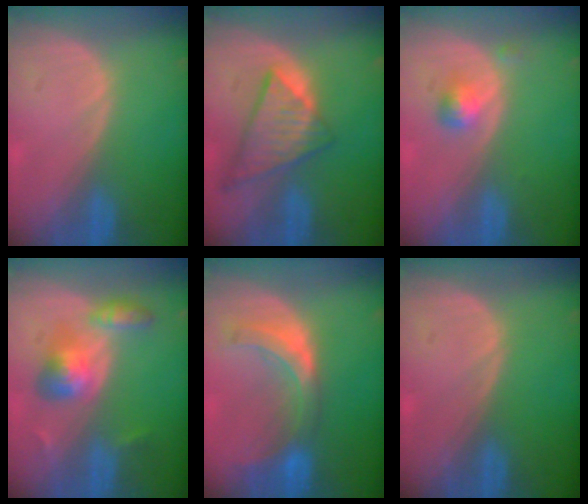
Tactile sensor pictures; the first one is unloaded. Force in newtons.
{"total": 8.9, "press": 7.7, "slide": 4.4}
{"total": 2.4, "press": 2.4, "slide": 0.2}
{"total": 5.7, "press": 5.6, "slide": 1.1}
{"total": 7.4, "press": 6.7, "slide": 2.9}
{"total": 0.0}